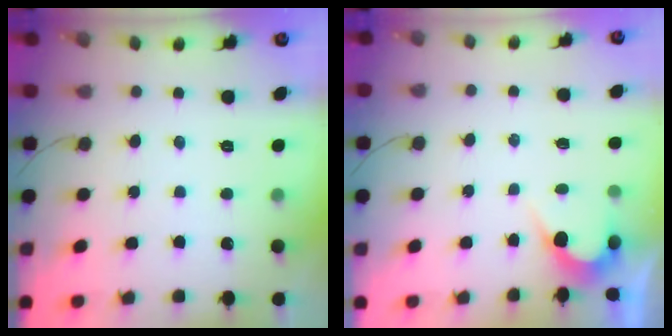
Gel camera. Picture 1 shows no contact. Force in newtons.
{"total": 2.6, "press": 2.6, "slide": 0.1}